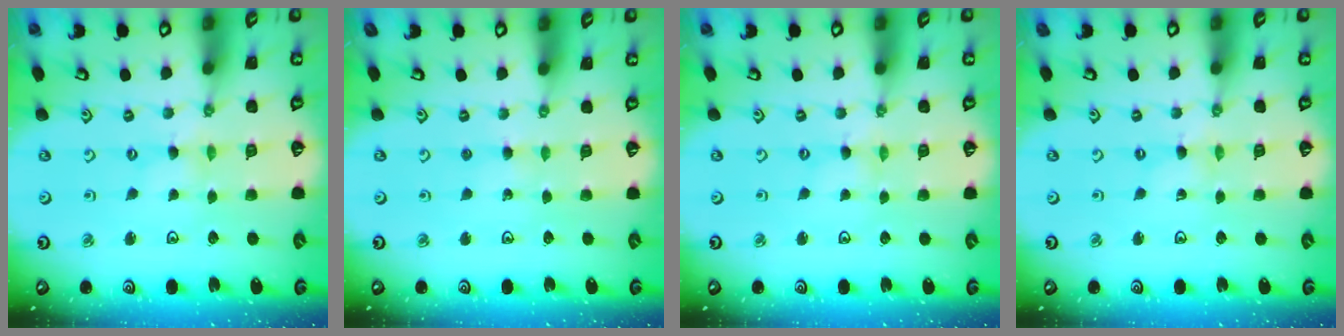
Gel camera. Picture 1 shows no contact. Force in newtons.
{"total": 2.2, "press": 2.2, "slide": 0.2}
{"total": 0.0}
{"total": 0.0}